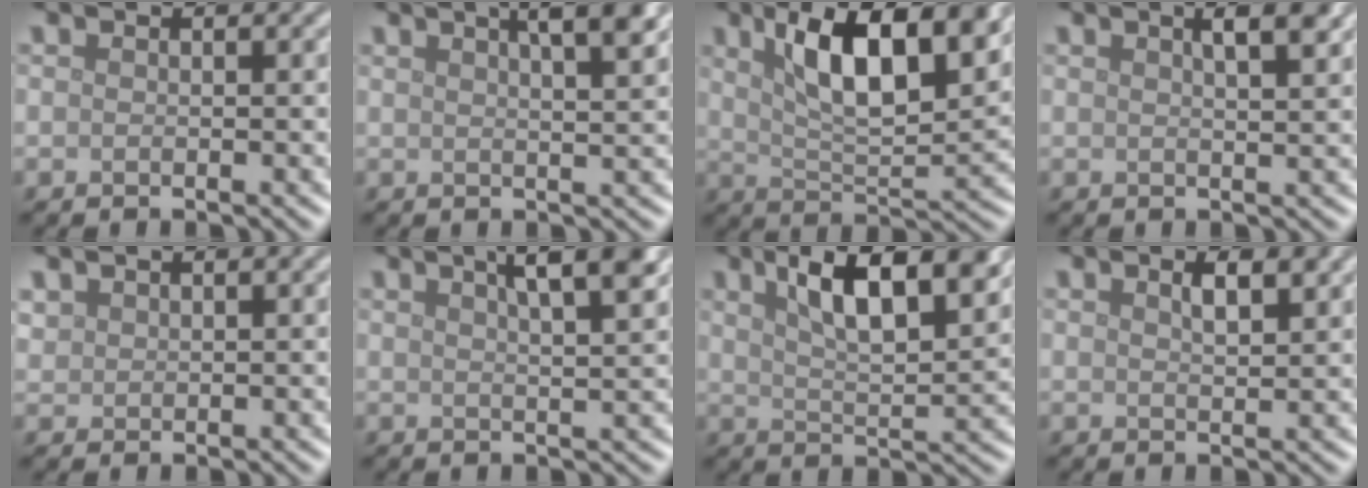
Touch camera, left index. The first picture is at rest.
{"total": 6.3, "force": [3.7, 2.1, 4.6], "torque": [-0.032, 0.038, 0.025]}
{"total": 9.7, "force": [4.0, 3.5, 8.1], "torque": [-0.128, 0.003, 0.065]}
{"total": 3.9, "force": [2.1, 1.4, 3.0], "torque": [-0.017, 0.016, 0.011]}
{"total": 1.3, "force": [1.0, 0.8, 0.2], "torque": [-0.006, 0.003, 0.023]}
{"total": 6.0, "force": [3.5, 1.7, 4.6], "torque": [-0.040, 0.028, 0.027]}
{"total": 8.6, "force": [4.6, 2.7, 6.7], "torque": [-0.107, 0.011, 0.074]}
{"total": 2.1, "force": [1.2, 0.6, 1.6], "torque": [-0.022, 0.003, 0.022]}